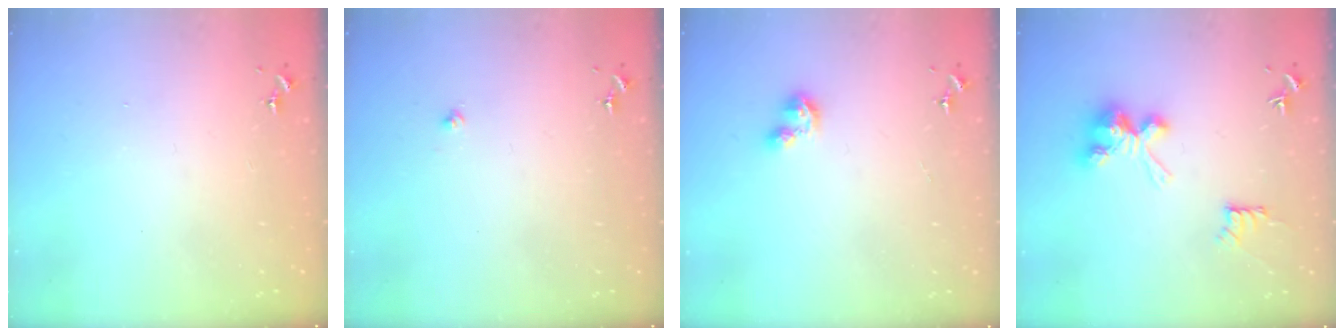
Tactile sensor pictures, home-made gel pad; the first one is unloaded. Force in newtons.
{"total": 2.1, "press": 2.1, "slide": 0.3}
{"total": 2.6, "press": 2.6, "slide": 0.3}
{"total": 9.6, "press": 9.6, "slide": 0.2}